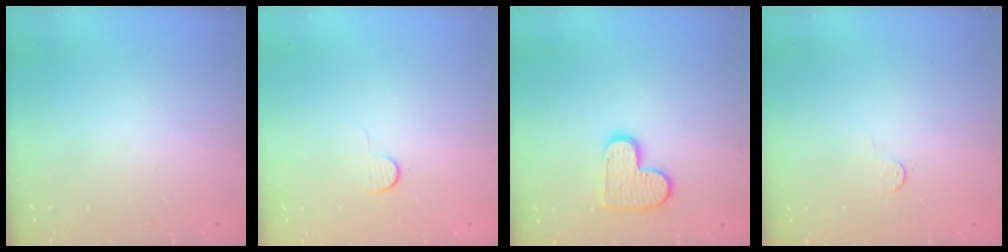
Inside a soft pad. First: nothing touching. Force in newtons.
{"total": 5.0, "press": 5.0, "slide": 0.5}
{"total": 11.4, "press": 11.3, "slide": 0.6}
{"total": 2.8, "press": 2.8, "slide": 0.4}